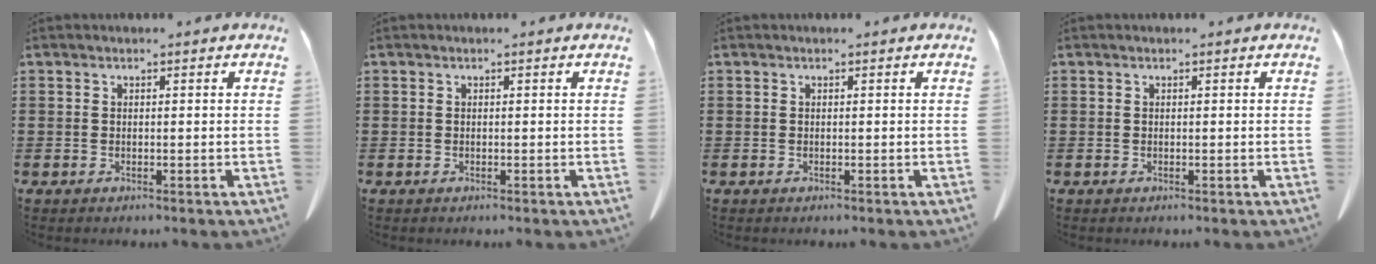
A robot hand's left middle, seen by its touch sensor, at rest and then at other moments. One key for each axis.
{"total": 0.0}
{"total": 0.0}
{"total": 0.0}